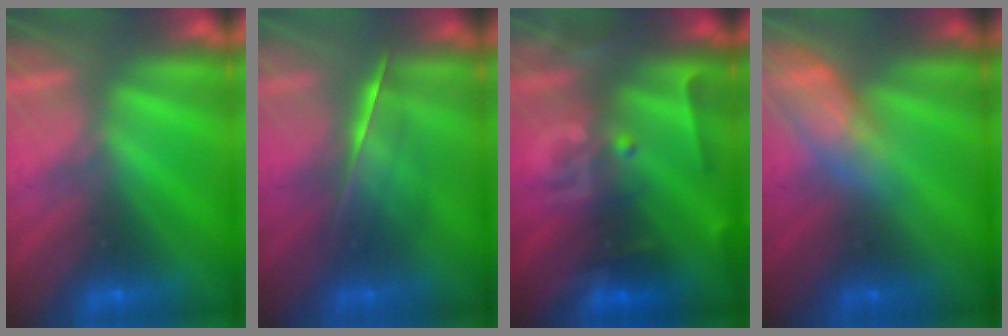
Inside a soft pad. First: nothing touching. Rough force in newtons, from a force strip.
{"total": 2.1}
{"total": 2.9}
{"total": 2.6}